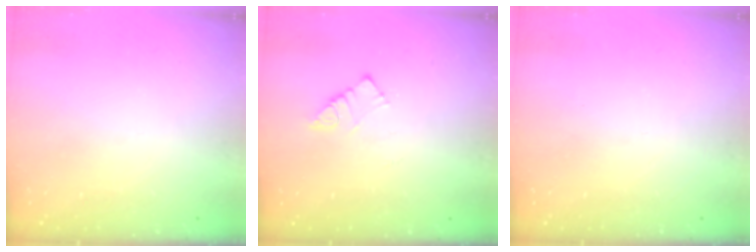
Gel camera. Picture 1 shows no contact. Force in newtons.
{"total": 3.8, "press": 3.8, "slide": 0.1}
{"total": 0.0}